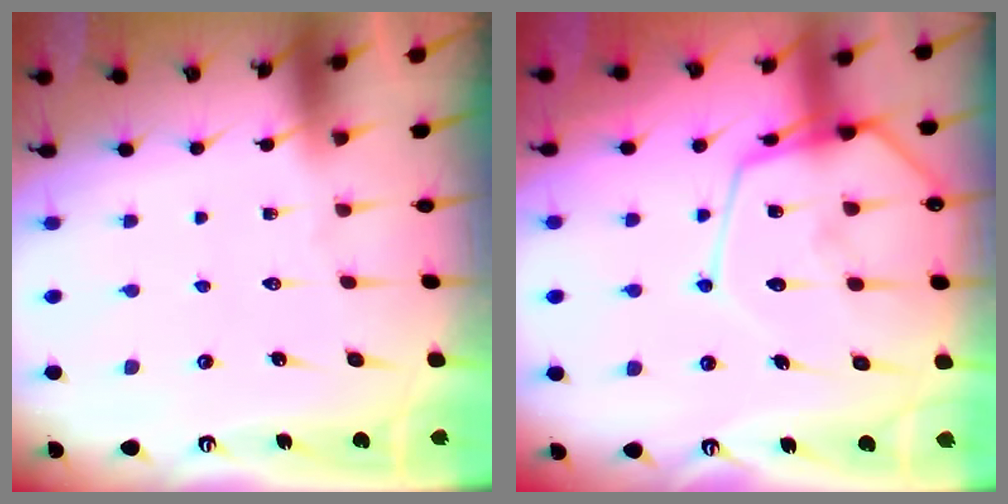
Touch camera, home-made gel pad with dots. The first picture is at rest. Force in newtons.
{"total": 16.3, "press": 16.3, "slide": 1.6}